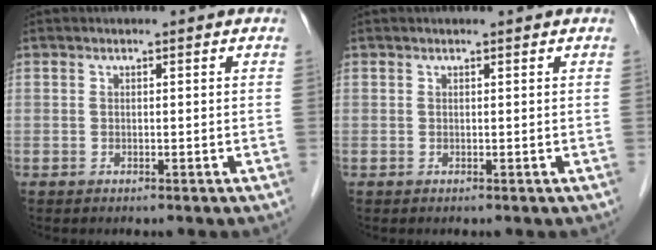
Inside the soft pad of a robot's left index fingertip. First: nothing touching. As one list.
[{"total": 0.8, "force": [0.7, 0.0, 0.4], "torque": [-0.007, 0.009, 0.013]}]